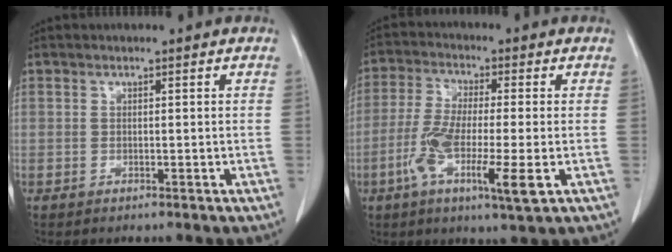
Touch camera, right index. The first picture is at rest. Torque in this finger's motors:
{"motor_torque": [0.64, -0.28, 0.59, 0.18]}